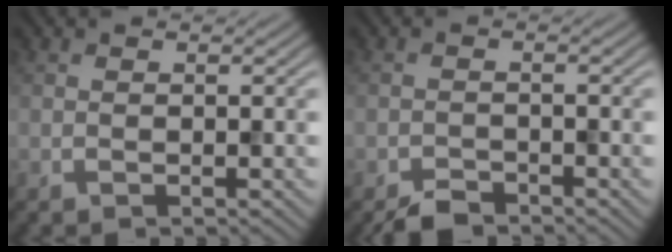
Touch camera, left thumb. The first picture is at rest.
{"total": 2.5, "force": [-2.2, 0.8, 0.8], "torque": [-0.014, 0.000, -0.043]}